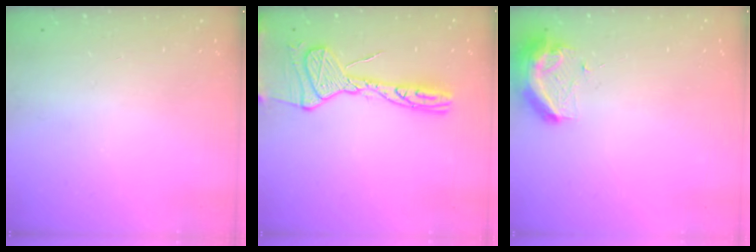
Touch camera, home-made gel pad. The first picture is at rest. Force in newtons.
{"total": 16.8, "press": 16.7, "slide": 1.7}
{"total": 9.2, "press": 9.2, "slide": 0.3}